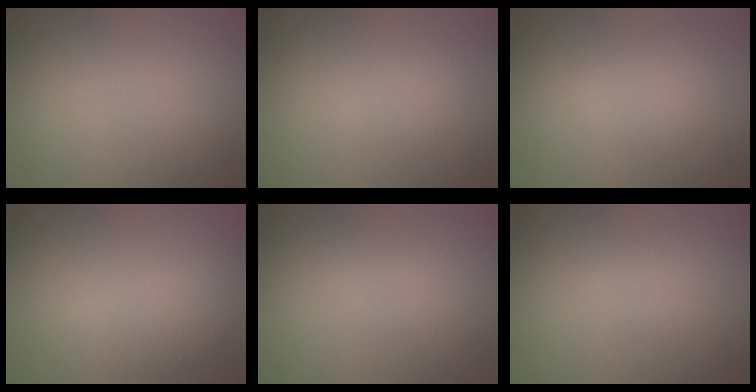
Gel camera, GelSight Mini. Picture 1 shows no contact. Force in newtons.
{"total": 1.5, "press": 1.5, "slide": 0.1}
{"total": 2.3, "press": 2.3, "slide": 0.1}
{"total": 3.3, "press": 3.3, "slide": 0.1}
{"total": 1.0, "press": 1.0, "slide": 0.0}
{"total": 0.9, "press": 0.9, "slide": 0.1}